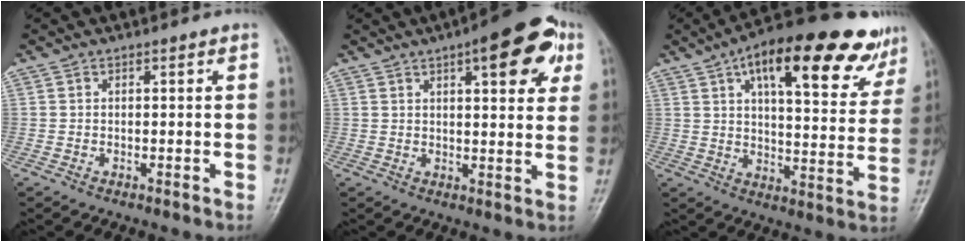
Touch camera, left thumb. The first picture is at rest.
{"total": 13.4, "force": [6.1, 4.7, 11.0], "torque": [-0.109, -0.003, 0.071]}
{"total": 23.9, "force": [13.8, 8.6, 17.5], "torque": [-0.218, -0.016, 0.196]}